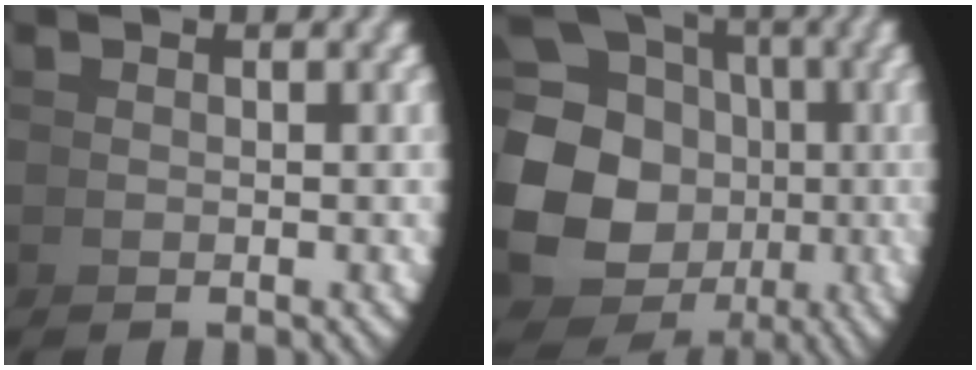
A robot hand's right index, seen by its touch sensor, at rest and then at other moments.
{"total": 16.0, "force": [0.6, 13.9, 7.8], "torque": [-0.166, -0.049, 0.013]}